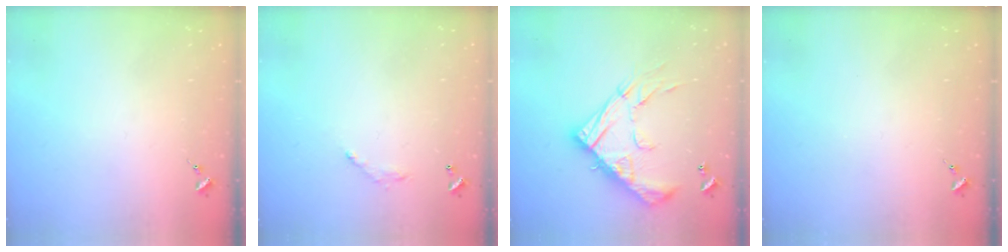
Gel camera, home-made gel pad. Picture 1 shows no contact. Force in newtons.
{"total": 6.2, "press": 6.2, "slide": 0.4}
{"total": 20.3, "press": 20.3, "slide": 1.7}
{"total": 0.0}